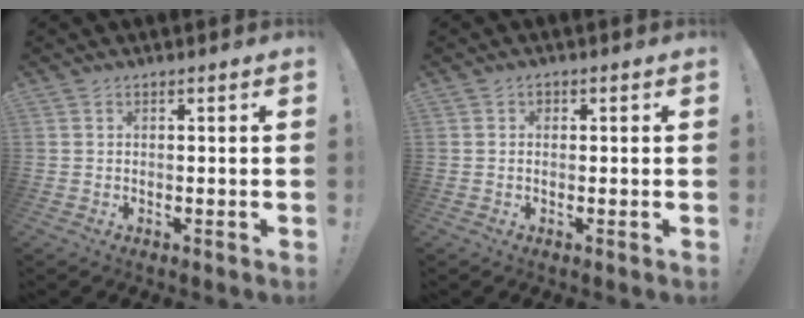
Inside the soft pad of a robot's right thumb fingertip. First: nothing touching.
{"total": 0.8, "force": [-0.1, 0.7, 0.3], "torque": [-0.001, 0.000, -0.003]}